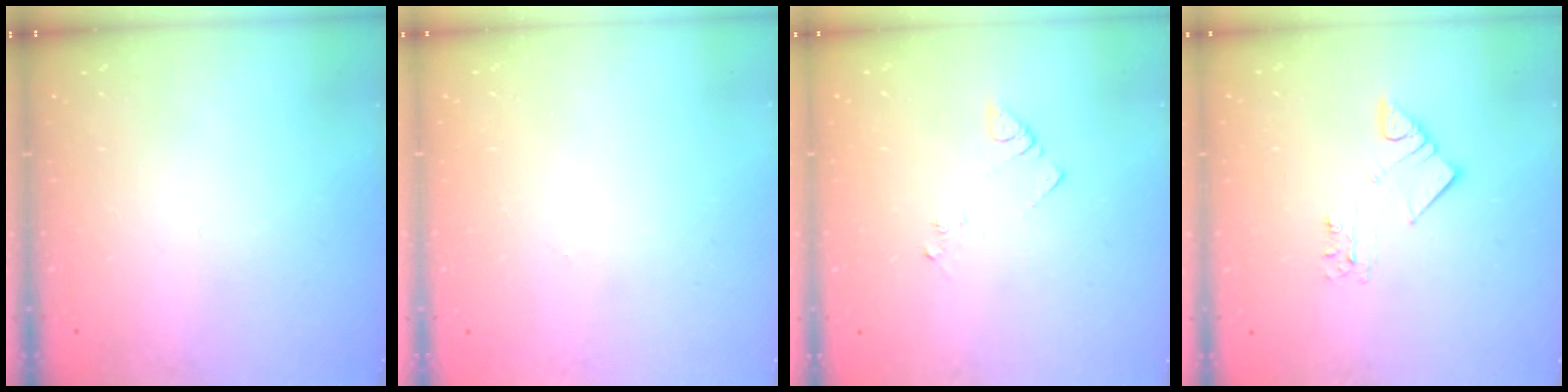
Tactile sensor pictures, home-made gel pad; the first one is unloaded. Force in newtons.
{"total": 0.0}
{"total": 4.1, "press": 4.1, "slide": 0.4}
{"total": 3.4, "press": 3.4, "slide": 0.2}